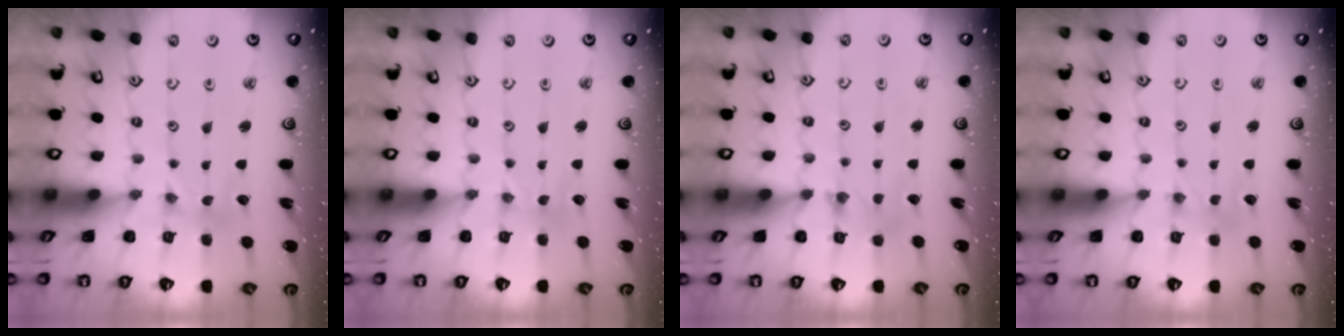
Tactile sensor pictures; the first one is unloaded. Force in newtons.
{"total": 0.0}
{"total": 2.2, "press": 2.2, "slide": 0.4}
{"total": 0.0}